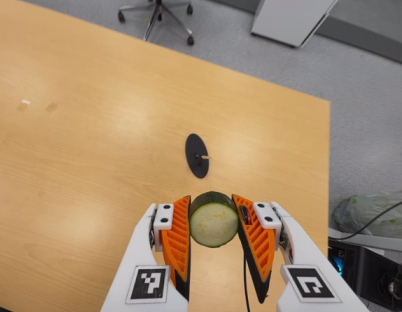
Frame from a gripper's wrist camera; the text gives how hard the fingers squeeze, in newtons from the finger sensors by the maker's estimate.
{"total": 10.7, "left": 9.9, "right": 11.4}